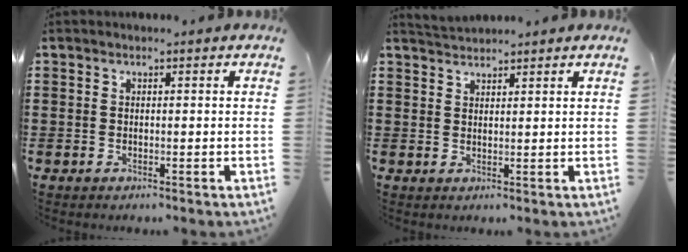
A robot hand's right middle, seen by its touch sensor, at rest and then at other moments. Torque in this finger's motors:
{"motor_torque": [-0.10, 0.02, 0.02, -0.02]}